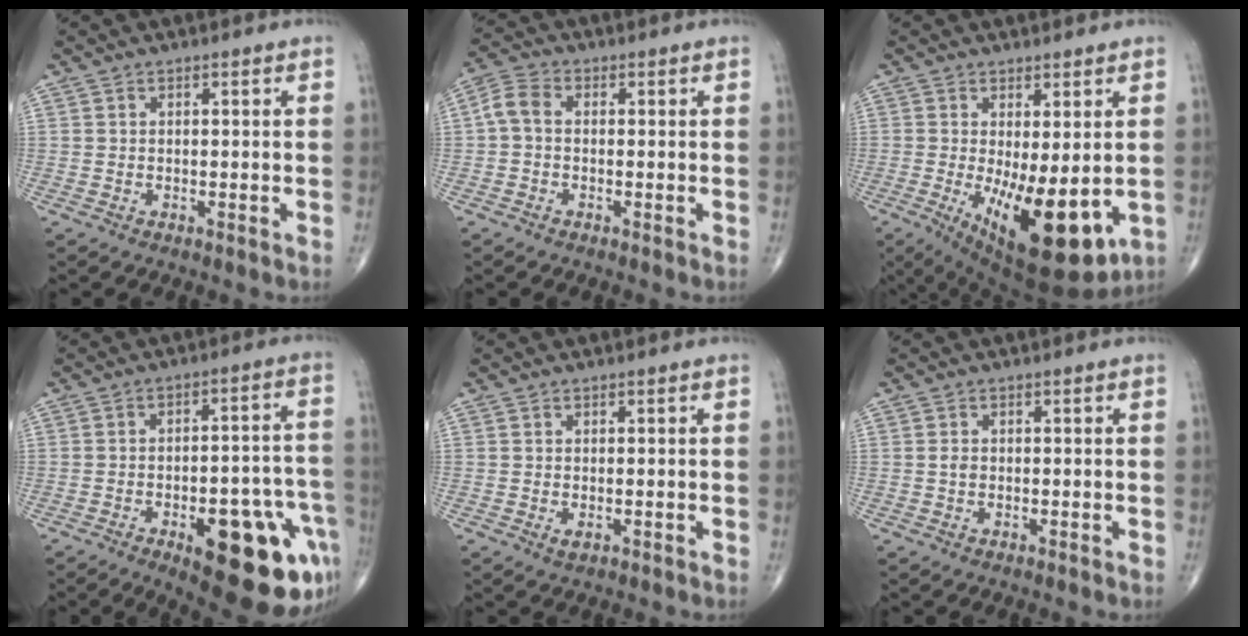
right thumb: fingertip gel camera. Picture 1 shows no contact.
{"total": 4.3, "force": [-0.2, 2.9, 3.2], "torque": [-0.064, 0.013, -0.014]}
{"total": 15.4, "force": [-2.9, 5.8, 14.0], "torque": [-0.206, -0.035, -0.022]}
{"total": 22.0, "force": [-9.3, 8.5, 18.0], "torque": [-0.162, 0.046, -0.105]}
{"total": 1.0, "force": [-0.2, 0.5, 0.9], "torque": [-0.014, -0.003, 0.000]}
{"total": 1.1, "force": [0.0, 0.8, 0.7], "torque": [-0.008, 0.002, -0.002]}